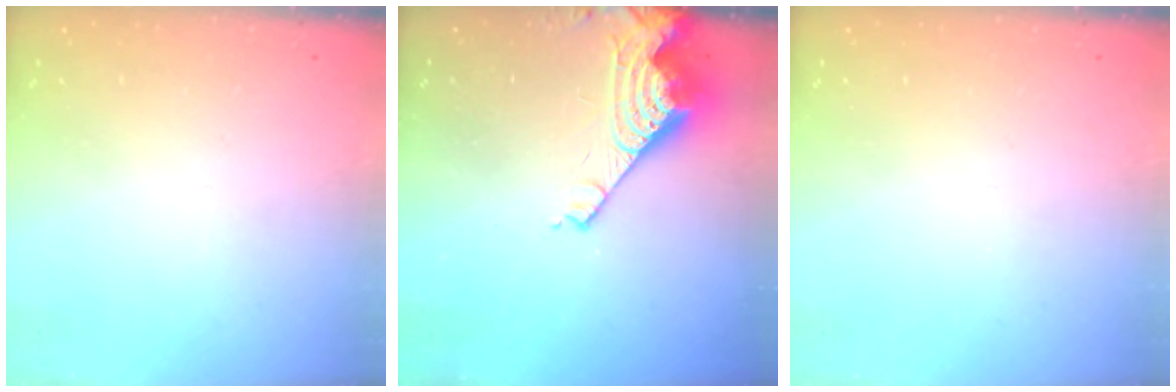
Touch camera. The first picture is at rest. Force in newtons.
{"total": 8.0, "press": 8.0, "slide": 0.7}
{"total": 0.0}